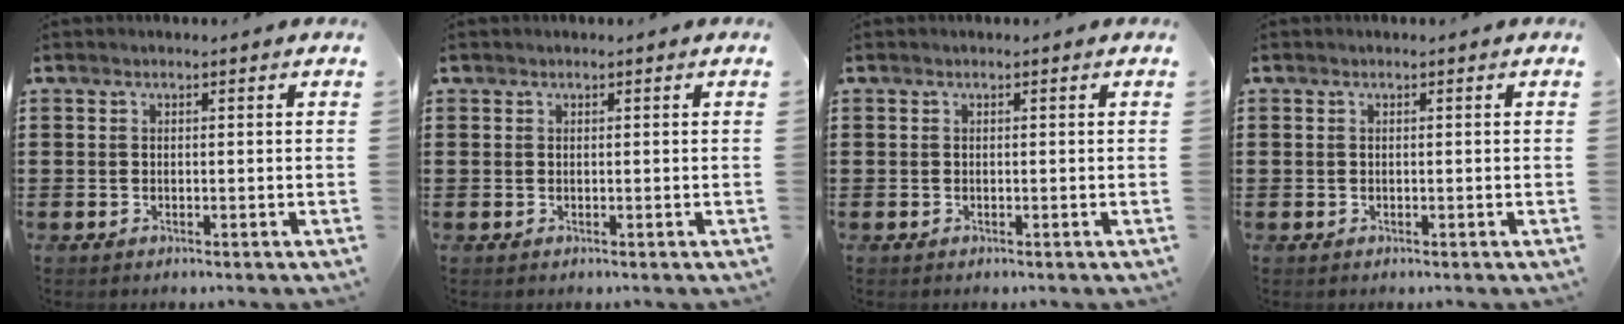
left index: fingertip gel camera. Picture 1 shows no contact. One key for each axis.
{"total": 0.0}
{"total": 0.0}
{"total": 0.0}